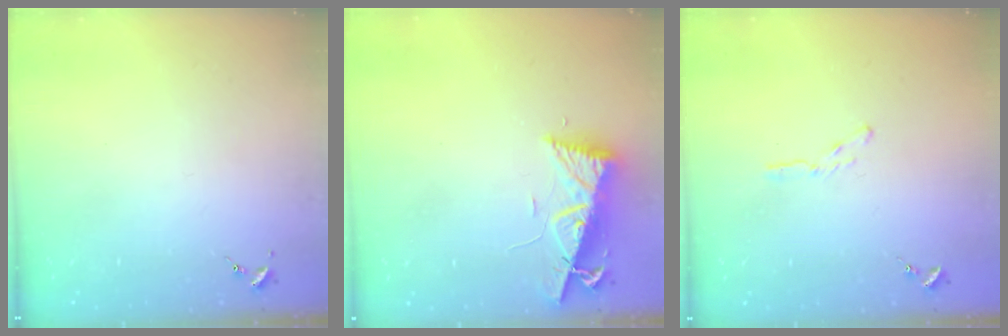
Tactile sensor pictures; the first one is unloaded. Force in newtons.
{"total": 8.5, "press": 8.4, "slide": 0.9}
{"total": 3.4, "press": 3.3, "slide": 0.2}